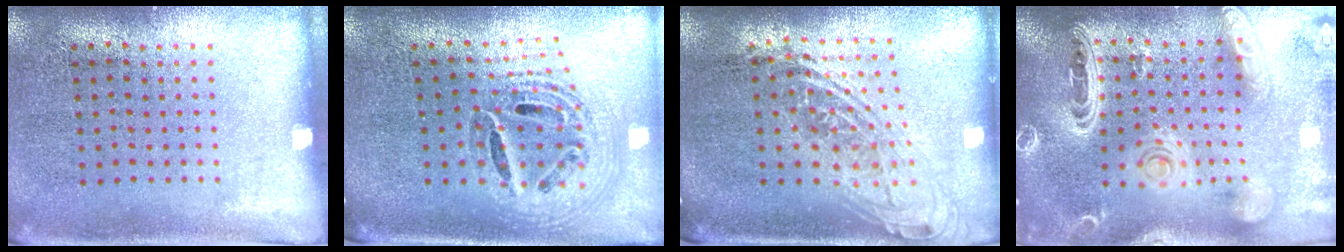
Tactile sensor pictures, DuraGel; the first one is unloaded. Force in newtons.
{"total": 1.5, "press": 1.3, "slide": 0.8}
{"total": 1.9, "press": 1.5, "slide": 1.2}
{"total": 3.7, "press": 3.0, "slide": 2.2}